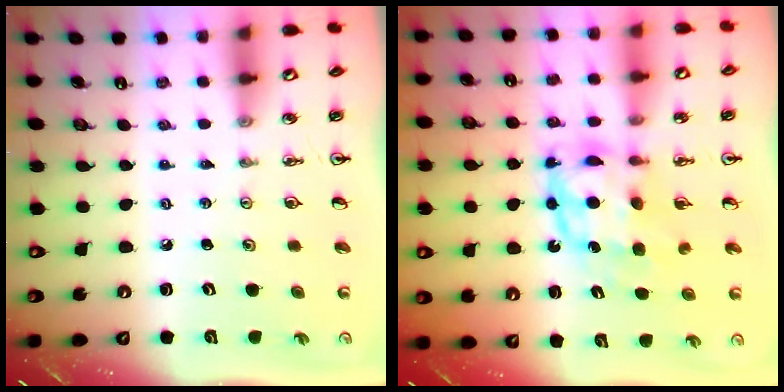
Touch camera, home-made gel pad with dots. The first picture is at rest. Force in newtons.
{"total": 8.2, "press": 8.2, "slide": 0.8}